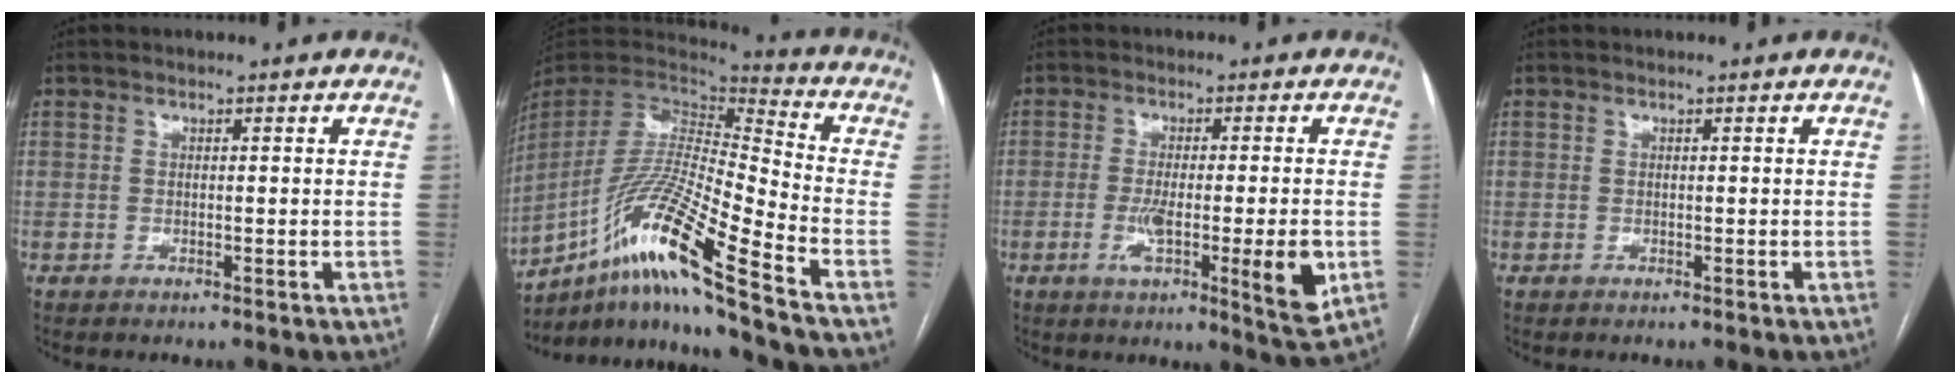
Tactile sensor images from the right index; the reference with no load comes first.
{"total": 20.0, "force": [-12.4, -1.0, 15.7], "torque": [-0.323, -0.022, -0.235]}
{"total": 10.3, "force": [-2.7, 1.1, 9.8], "torque": [-0.147, -0.018, -0.040]}
{"total": 0.0}